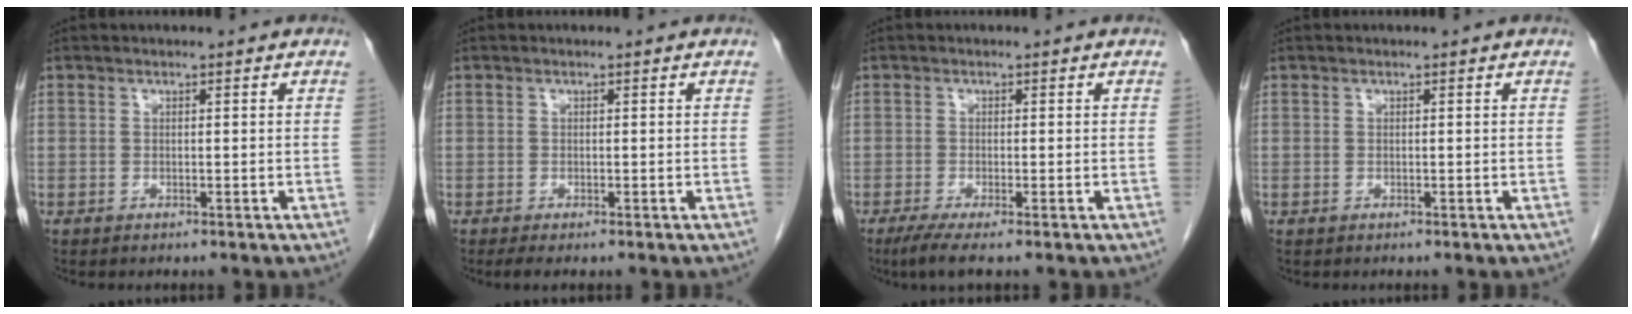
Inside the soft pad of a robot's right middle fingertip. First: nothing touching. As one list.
[{"total": 1.5, "force": [-1.0, 0.2, 1.0], "torque": [-0.019, -0.007, -0.016]}, {"total": 3.4, "force": [-2.2, 0.1, 2.6], "torque": [-0.052, -0.013, -0.043]}, {"total": 0.0}]